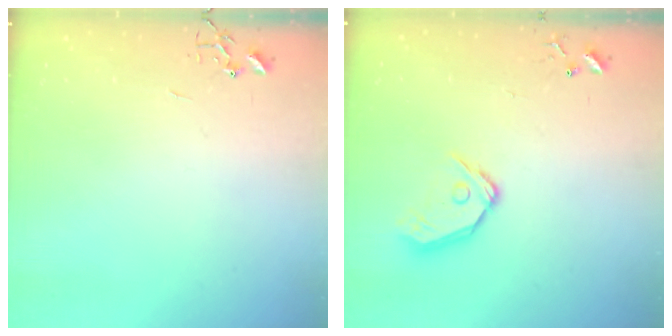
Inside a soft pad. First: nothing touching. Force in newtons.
{"total": 11.5, "press": 11.4, "slide": 1.7}